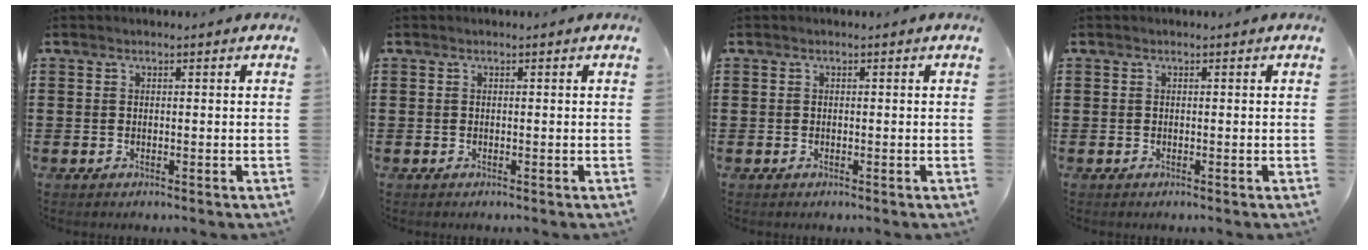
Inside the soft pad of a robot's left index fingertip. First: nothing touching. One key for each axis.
{"total": 0.0}
{"total": 0.0}
{"total": 0.0}